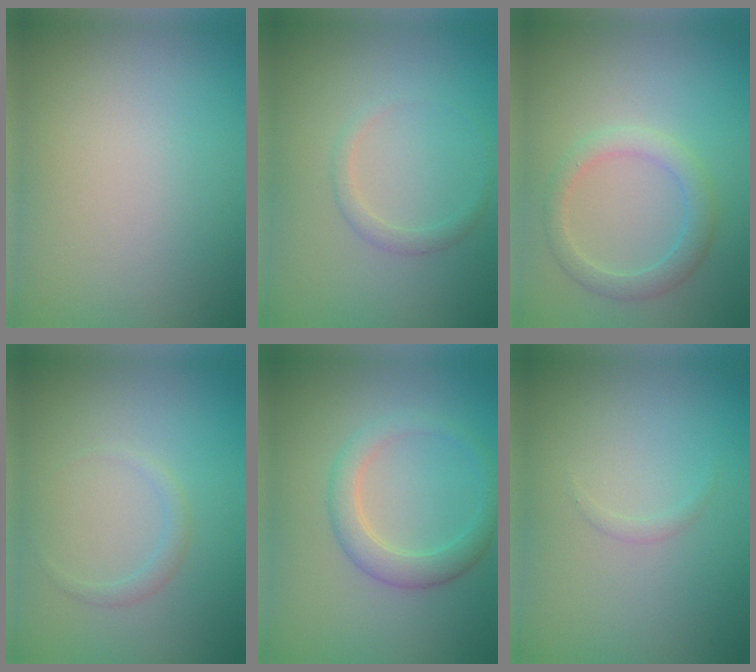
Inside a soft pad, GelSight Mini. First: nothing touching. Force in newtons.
{"total": 1.2, "press": 1.2, "slide": 0.1}
{"total": 2.6, "press": 2.6, "slide": 0.2}
{"total": 1.0, "press": 1.0, "slide": 0.1}
{"total": 3.0, "press": 3.0, "slide": 0.2}
{"total": 0.5, "press": 0.5, "slide": 0.0}